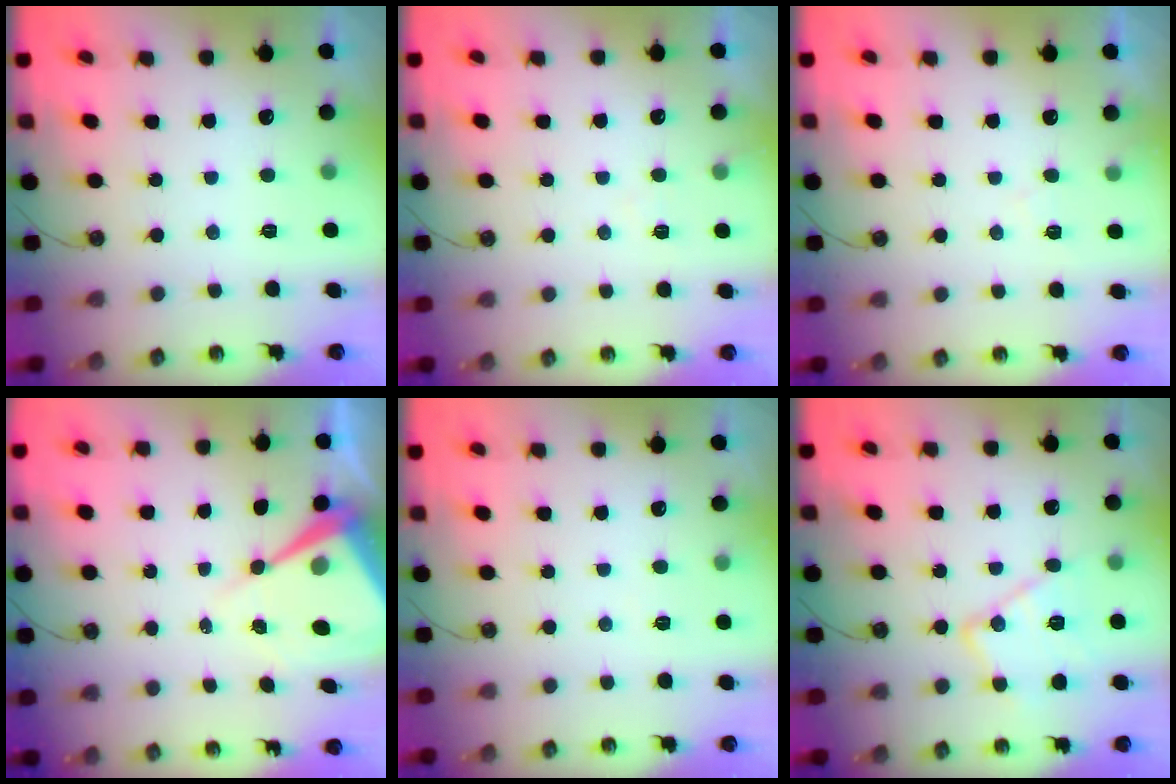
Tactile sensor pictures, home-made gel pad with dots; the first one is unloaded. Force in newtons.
{"total": 3.8, "press": 3.7, "slide": 0.5}
{"total": 3.7, "press": 3.7, "slide": 0.6}
{"total": 10.4, "press": 10.3, "slide": 0.9}
{"total": 3.2, "press": 3.2, "slide": 0.6}
{"total": 13.6, "press": 13.6, "slide": 1.0}